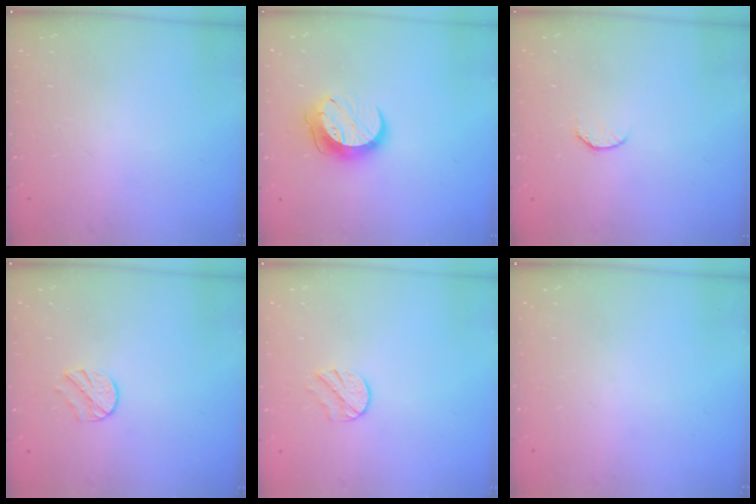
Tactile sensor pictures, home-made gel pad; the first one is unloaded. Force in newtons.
{"total": 10.8, "press": 10.8, "slide": 0.5}
{"total": 6.8, "press": 6.7, "slide": 0.8}
{"total": 6.4, "press": 6.3, "slide": 0.6}
{"total": 6.4, "press": 6.3, "slide": 0.6}
{"total": 0.0}